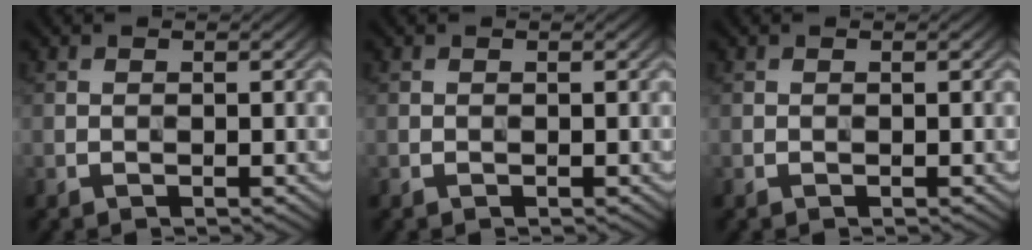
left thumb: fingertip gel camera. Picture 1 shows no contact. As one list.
[{"total": 0.0}, {"total": 0.0}]